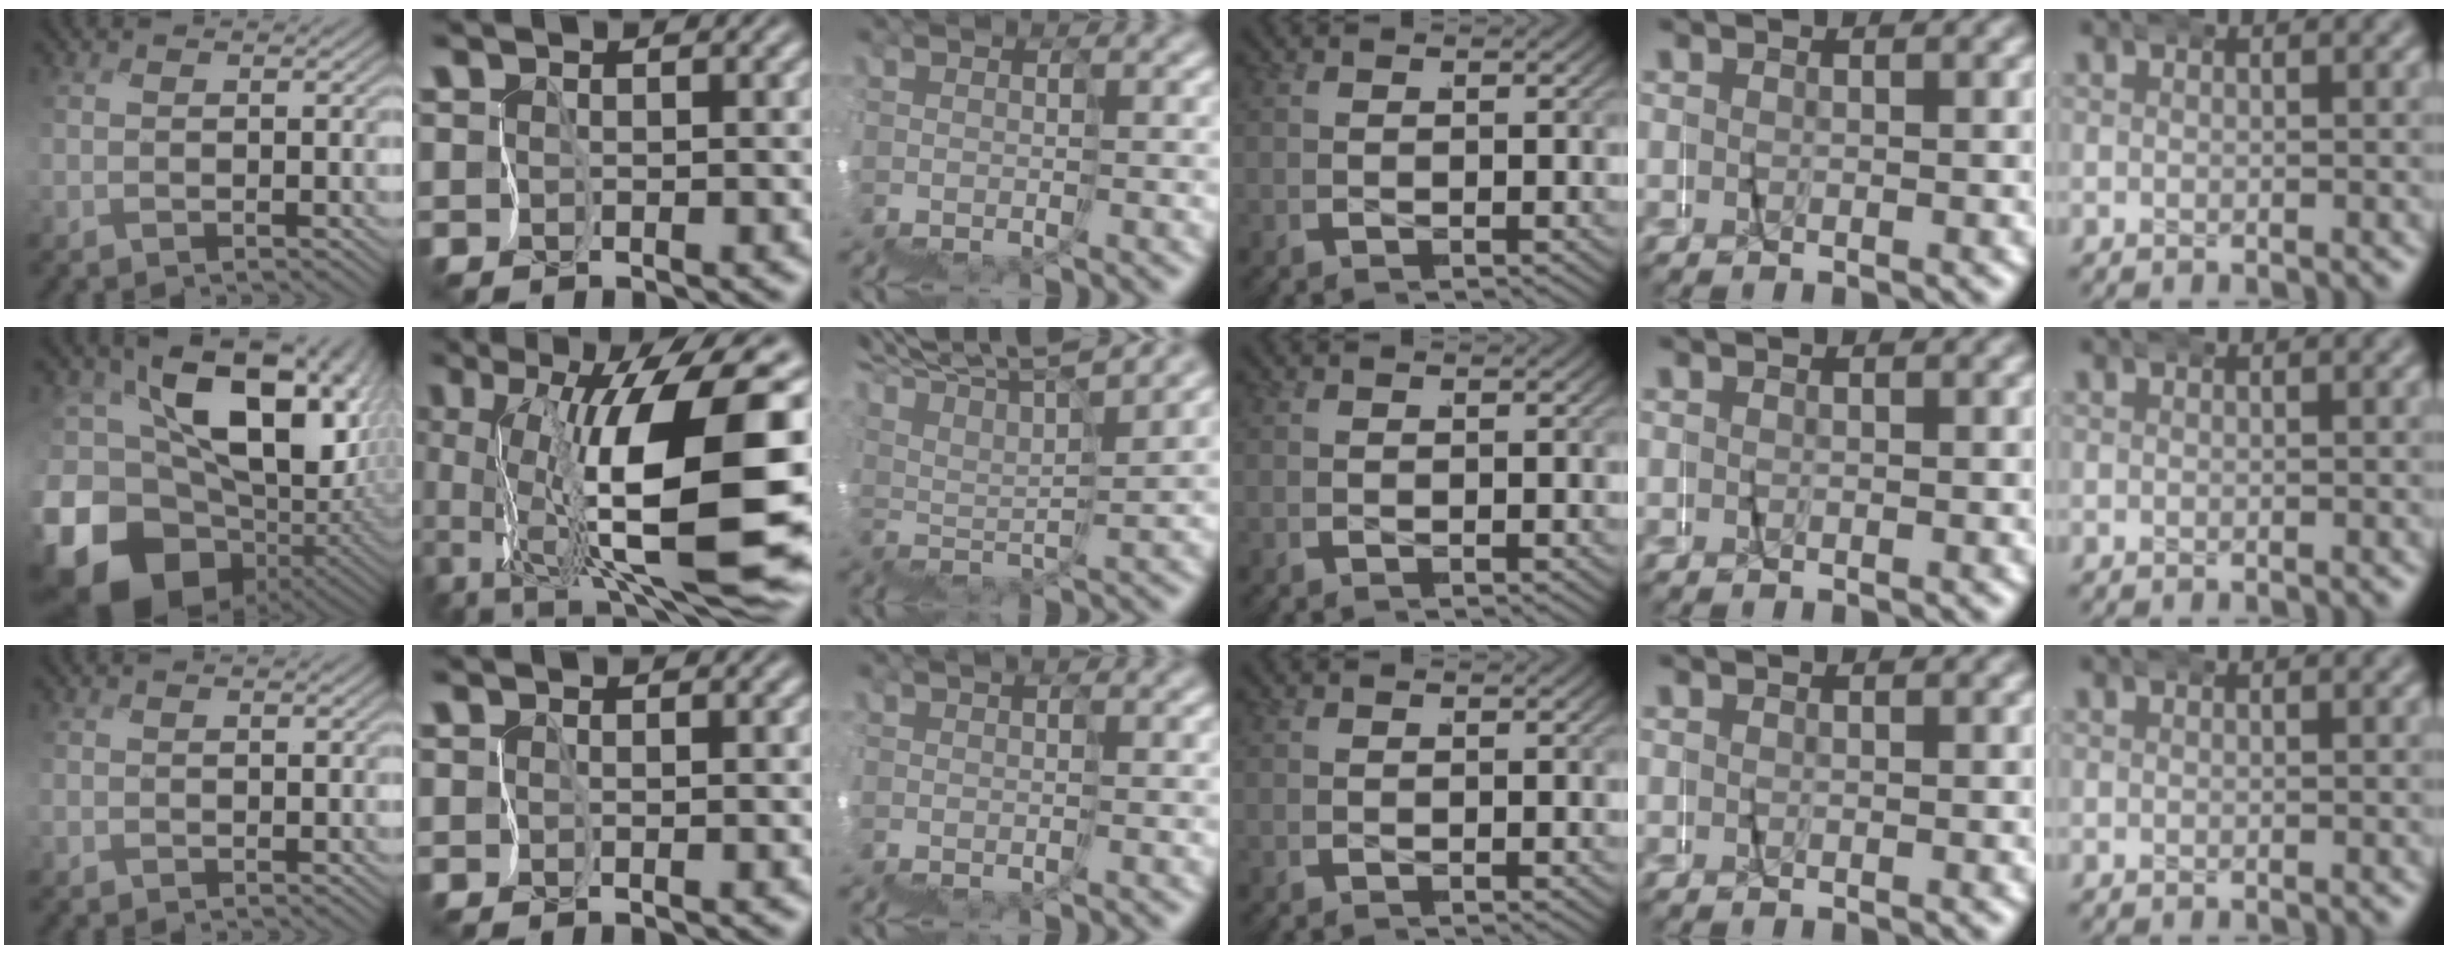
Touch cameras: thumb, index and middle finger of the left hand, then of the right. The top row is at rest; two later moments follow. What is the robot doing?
{"motion": "wrap", "object": "netting"}